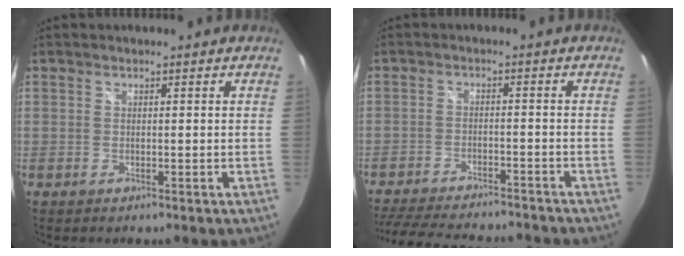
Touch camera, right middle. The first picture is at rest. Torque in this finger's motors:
{"motor_torque": [1.08, -1.06, 0.09, 0.05]}